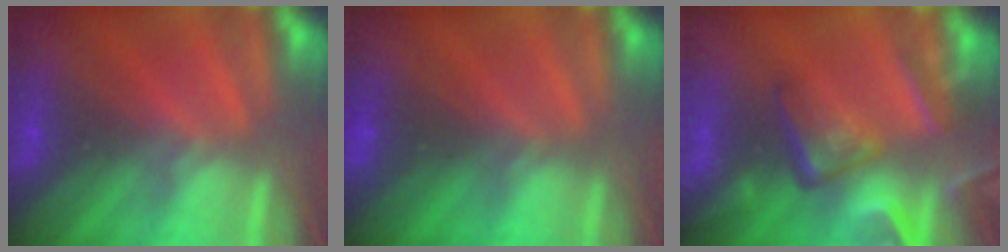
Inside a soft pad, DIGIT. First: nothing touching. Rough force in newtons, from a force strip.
{"total": 2.4}
{"total": 8.5}